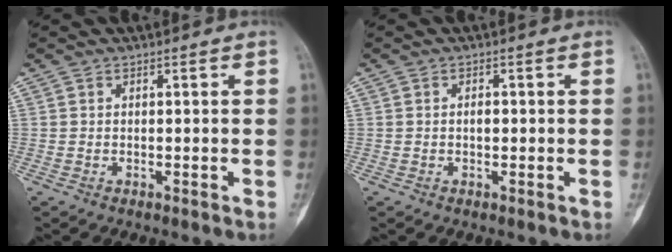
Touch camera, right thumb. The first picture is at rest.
{"total": 1.1, "force": [-0.1, 0.7, 0.9], "torque": [-0.013, 0.002, -0.002]}